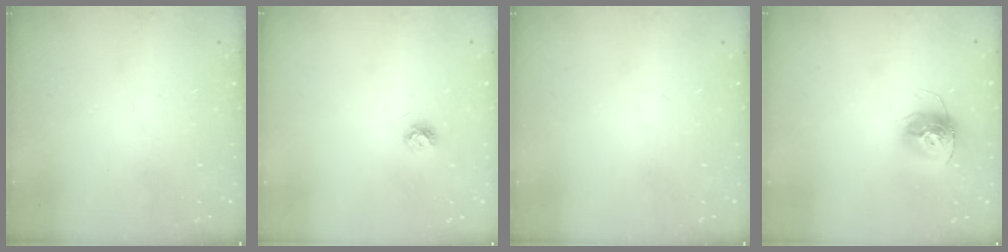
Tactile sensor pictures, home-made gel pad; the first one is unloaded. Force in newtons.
{"total": 3.9, "press": 3.8, "slide": 0.7}
{"total": 0.0}
{"total": 13.4, "press": 13.4, "slide": 1.2}